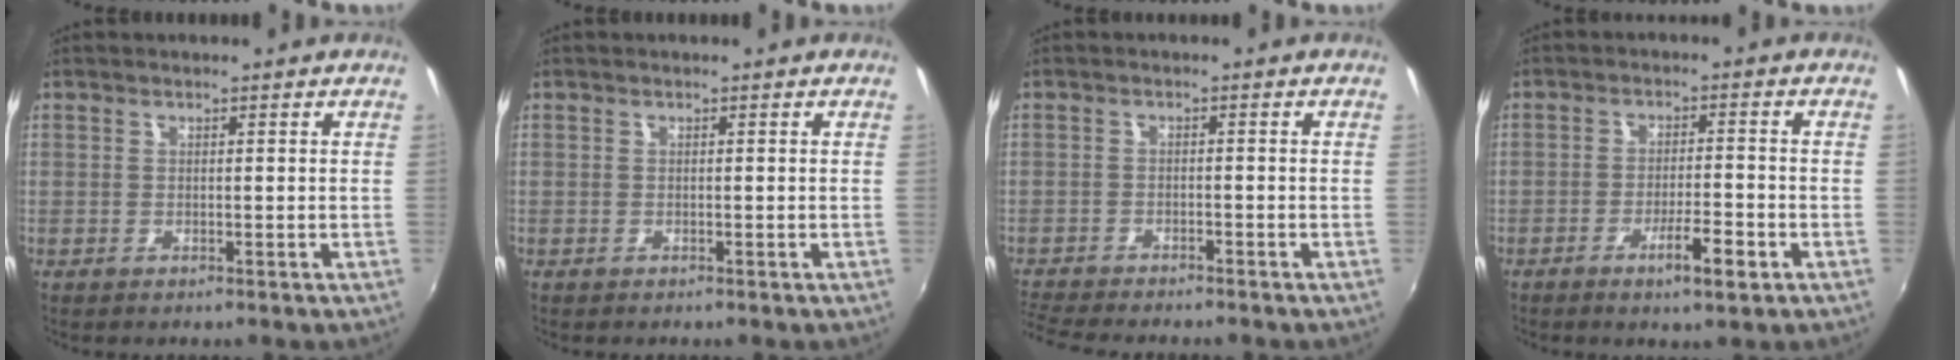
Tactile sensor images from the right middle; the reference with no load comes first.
{"total": 0.0}
{"total": 7.8, "force": [-7.2, 0.9, 2.8], "torque": [-0.080, -0.021, -0.122]}
{"total": 5.6, "force": [-2.9, 0.8, 4.6], "torque": [-0.090, -0.007, -0.045]}